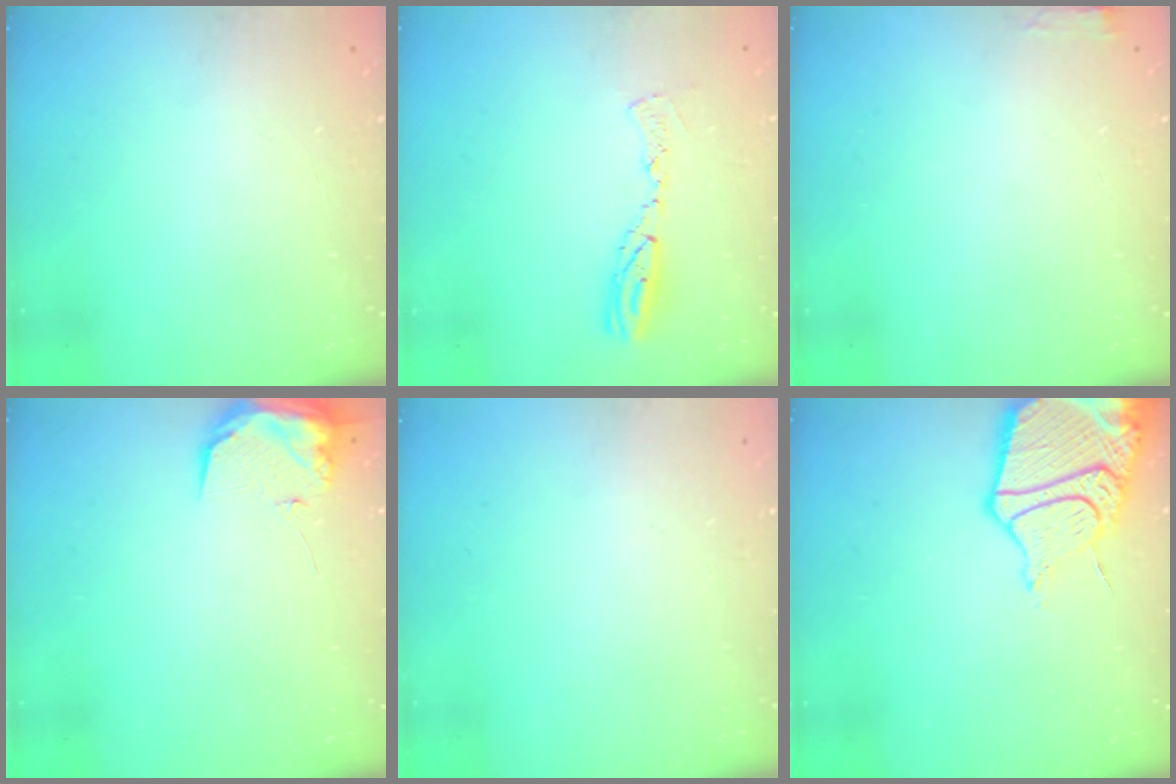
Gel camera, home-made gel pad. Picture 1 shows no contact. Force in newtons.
{"total": 7.2, "press": 7.1, "slide": 0.6}
{"total": 3.7, "press": 3.5, "slide": 1.3}
{"total": 9.4, "press": 9.3, "slide": 1.3}
{"total": 0.0}
{"total": 21.3, "press": 21.2, "slide": 2.2}